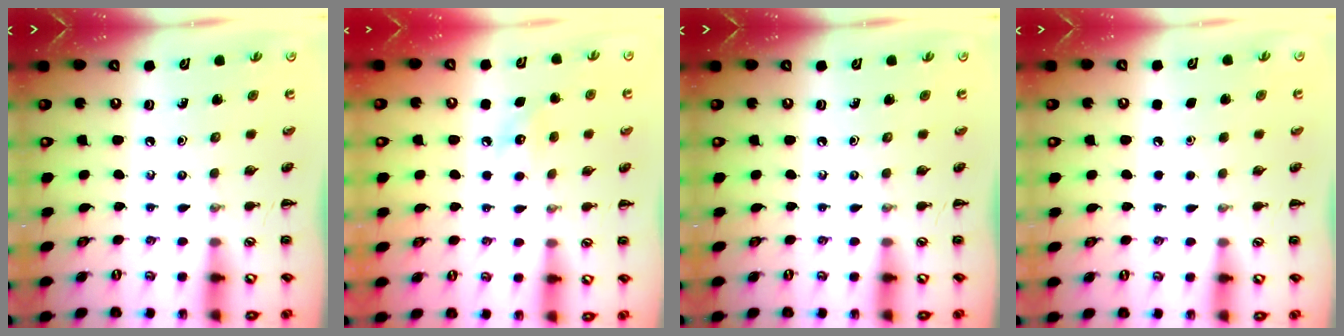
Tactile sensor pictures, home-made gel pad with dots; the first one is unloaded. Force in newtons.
{"total": 6.8, "press": 6.5, "slide": 1.7}
{"total": 0.0}
{"total": 1.6, "press": 1.6, "slide": 0.1}